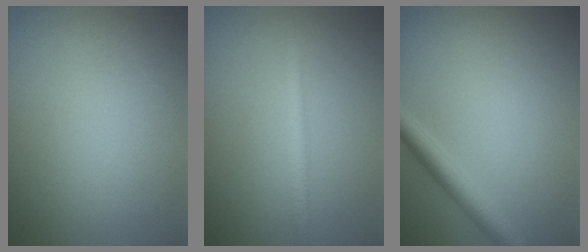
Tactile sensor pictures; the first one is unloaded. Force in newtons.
{"total": 1.9, "press": 1.9, "slide": 0.1}
{"total": 2.6, "press": 2.6, "slide": 0.1}